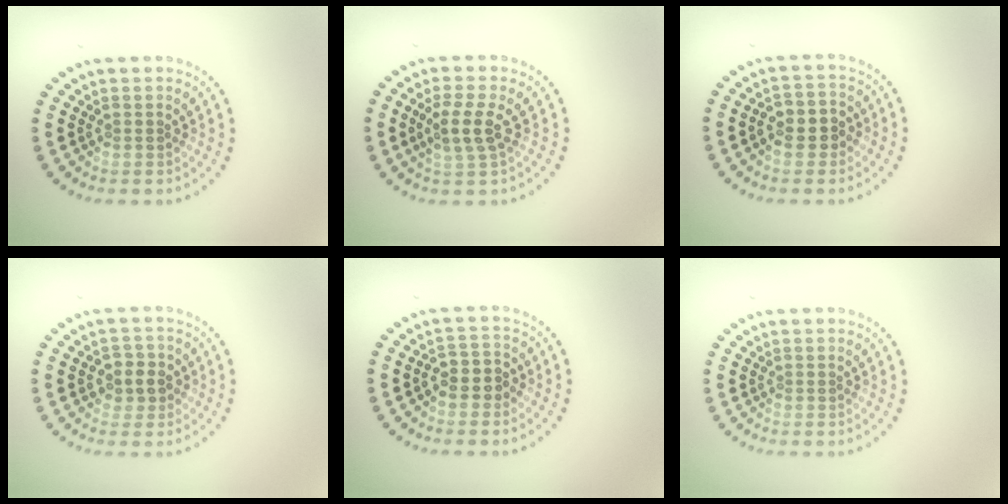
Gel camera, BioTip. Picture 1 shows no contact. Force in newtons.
{"total": 2.8, "press": 2.6, "slide": 1.1}
{"total": 2.8, "press": 2.7, "slide": 0.8}
{"total": 2.3, "press": 2.2, "slide": 0.6}
{"total": 2.3, "press": 2.1, "slide": 1.0}
{"total": 0.0}